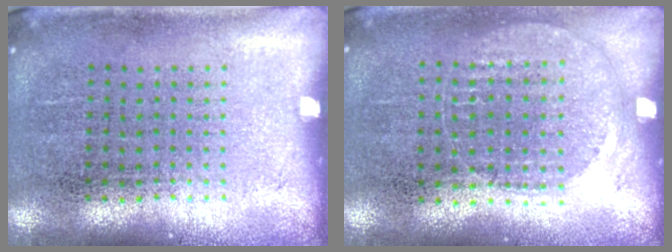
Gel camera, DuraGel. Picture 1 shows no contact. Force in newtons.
{"total": 0.9, "press": 0.9, "slide": 0.3}